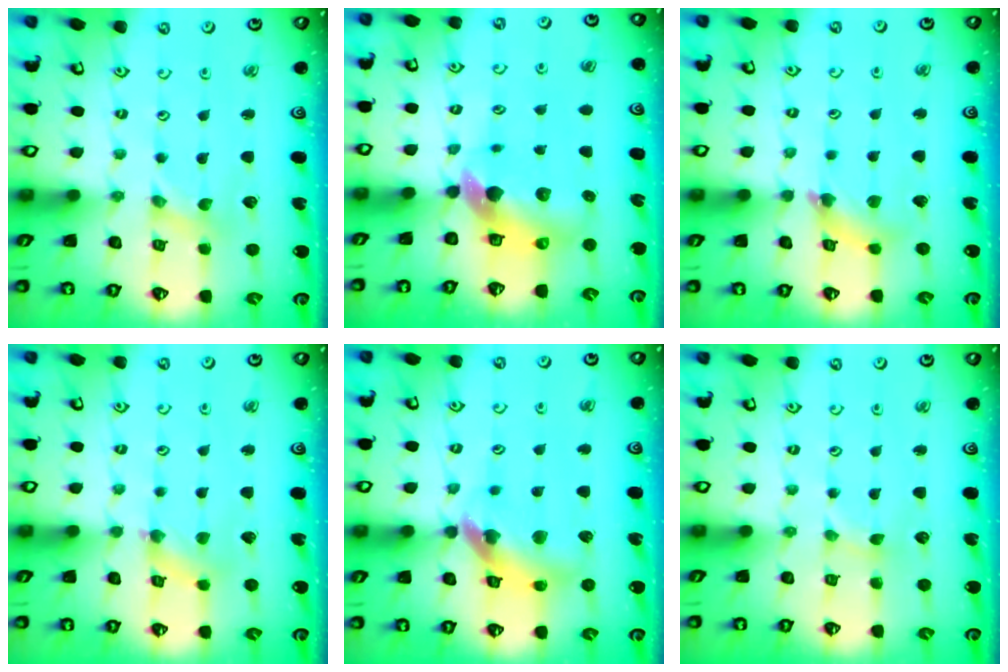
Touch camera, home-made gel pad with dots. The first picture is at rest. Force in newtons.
{"total": 9.5, "press": 9.4, "slide": 1.7}
{"total": 7.8, "press": 7.7, "slide": 0.7}
{"total": 2.8, "press": 2.8, "slide": 0.3}
{"total": 13.0, "press": 12.9, "slide": 1.7}
{"total": 1.3, "press": 1.2, "slide": 0.2}